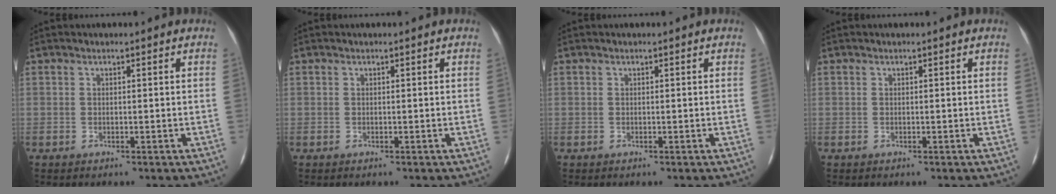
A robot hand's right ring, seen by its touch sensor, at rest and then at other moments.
{"total": 0.0}
{"total": 0.0}
{"total": 0.0}